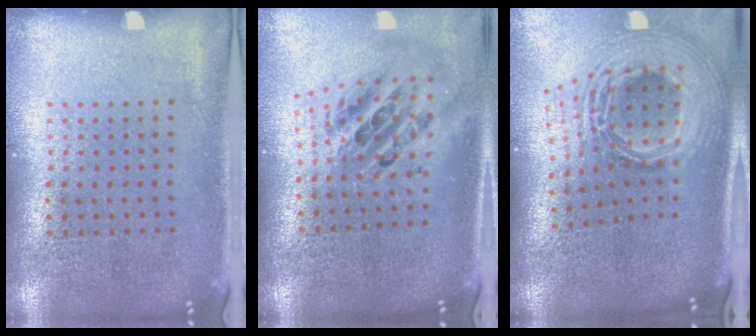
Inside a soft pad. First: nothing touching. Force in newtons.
{"total": 2.3, "press": 1.7, "slide": 1.5}
{"total": 3.0, "press": 2.0, "slide": 2.2}